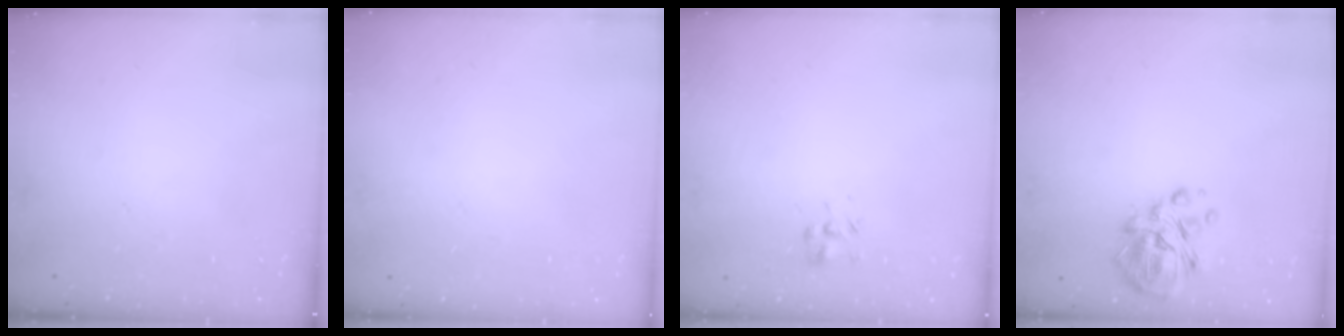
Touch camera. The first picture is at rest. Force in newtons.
{"total": 1.6, "press": 1.6, "slide": 0.1}
{"total": 2.3, "press": 2.2, "slide": 0.7}
{"total": 10.7, "press": 10.1, "slide": 3.4}